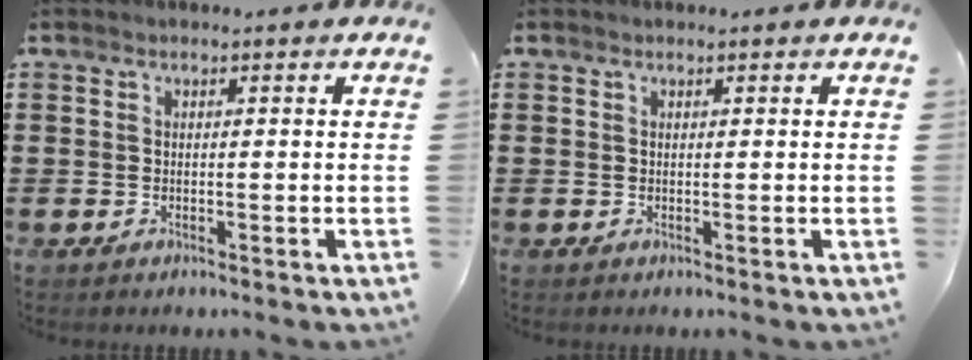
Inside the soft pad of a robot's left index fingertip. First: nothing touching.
{"total": 0.0}